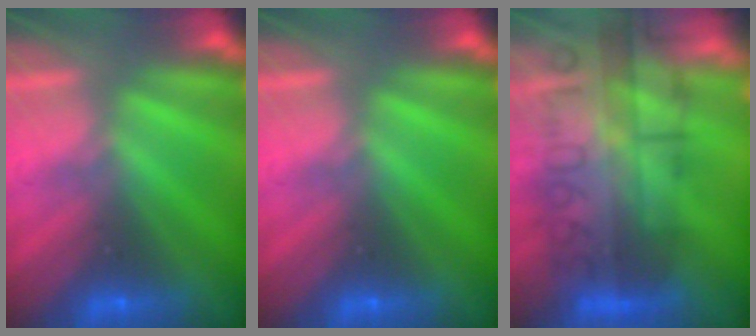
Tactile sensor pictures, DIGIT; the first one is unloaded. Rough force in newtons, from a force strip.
{"total": 0.0}
{"total": 9.2}